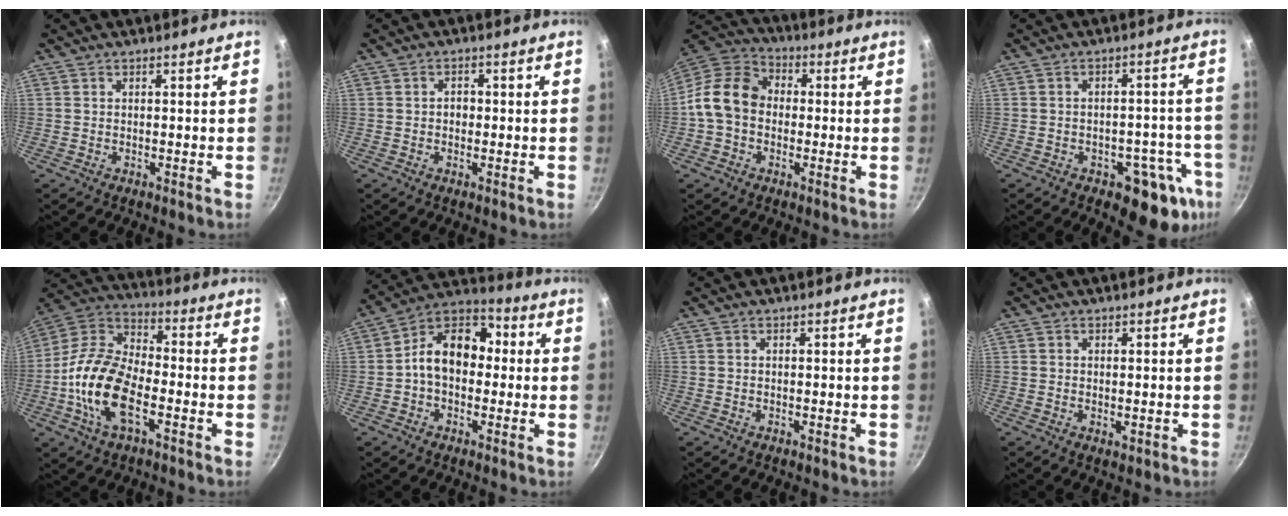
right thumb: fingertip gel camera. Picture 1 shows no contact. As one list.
[{"total": 2.0, "force": [-0.2, 1.6, 1.1], "torque": [-0.009, 0.004, -0.005]}, {"total": 12.0, "force": [-0.7, 9.5, 7.3], "torque": [-0.104, 0.032, -0.037]}, {"total": 12.0, "force": [-5.7, 6.8, 8.0], "torque": [-0.030, 0.045, -0.063]}, {"total": 17.0, "force": [-5.0, 8.7, 13.7], "torque": [-0.252, 0.040, -0.115]}, {"total": 13.3, "force": [0.0, 9.7, 9.1], "torque": [-0.103, 0.043, -0.024]}, {"total": 0.0}, {"total": 0.8, "force": [0.1, 0.4, 0.7], "torque": [-0.011, -0.003, 0.001]}]